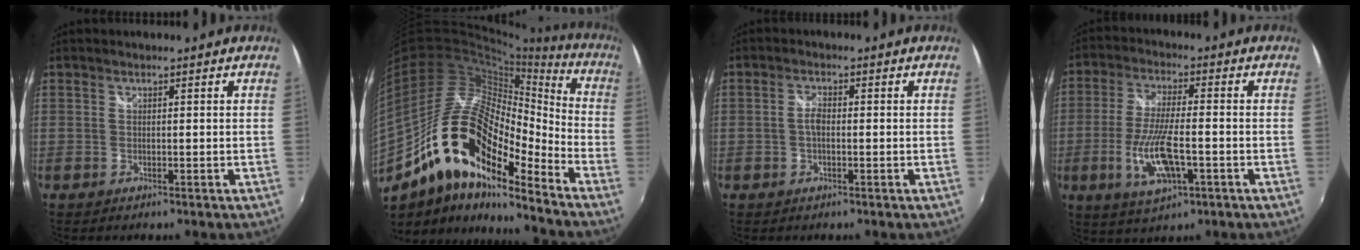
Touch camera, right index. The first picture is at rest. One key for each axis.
{"total": 21.7, "fx": -12.7, "fy": 8.5, "fz": 15.3, "tx": -0.271, "ty": -0.021, "tz": -0.248}
{"total": 2.0, "fx": -0.4, "fy": 1.0, "fz": 1.7, "tx": -0.033, "ty": 0.005, "tz": -0.009}
{"total": 11.2, "fx": -3.5, "fy": 3.4, "fz": 10.1, "tx": -0.205, "ty": -0.013, "tz": -0.064}